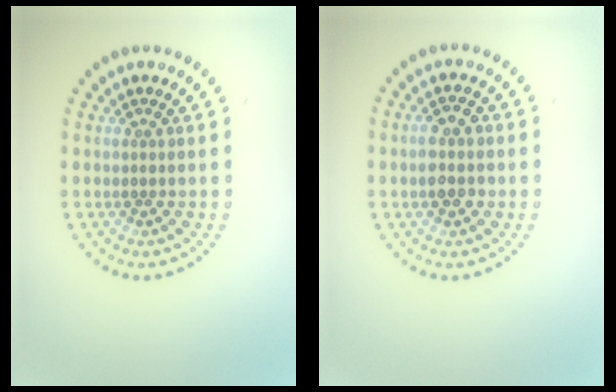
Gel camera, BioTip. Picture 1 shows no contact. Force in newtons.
{"total": 2.6, "press": 2.6, "slide": 0.2}